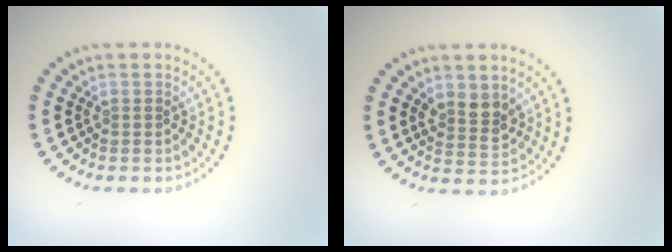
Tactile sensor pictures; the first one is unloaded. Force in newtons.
{"total": 2.5, "press": 2.3, "slide": 0.9}